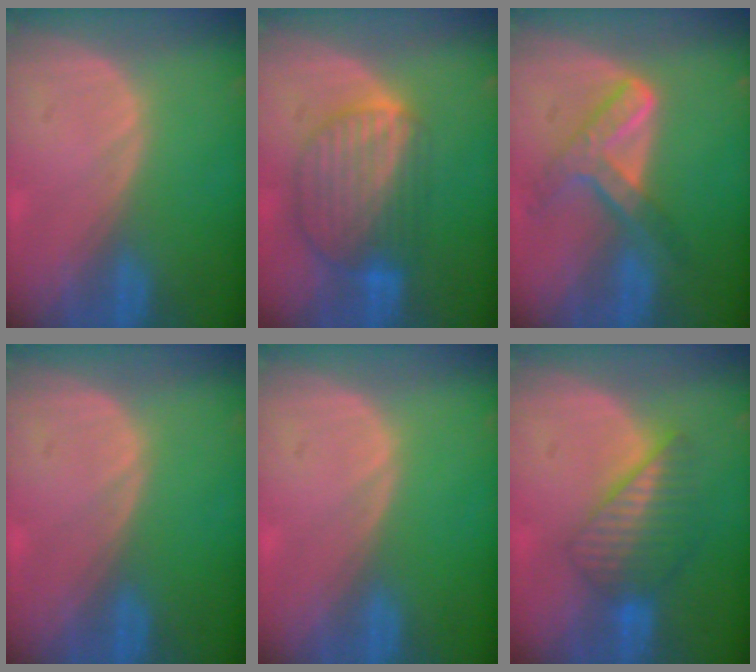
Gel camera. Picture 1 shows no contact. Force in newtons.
{"total": 8.9, "press": 7.7, "slide": 4.4}
{"total": 7.2, "press": 6.0, "slide": 4.0}
{"total": 0.0}
{"total": 0.0}
{"total": 6.3, "press": 6.1, "slide": 1.4}